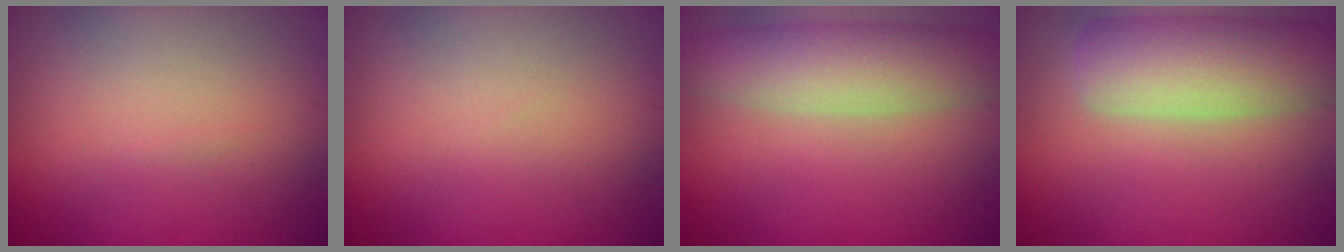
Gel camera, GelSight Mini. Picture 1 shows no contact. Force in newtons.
{"total": 0.0}
{"total": 5.6, "press": 5.5, "slide": 0.7}
{"total": 6.8, "press": 6.8, "slide": 0.5}